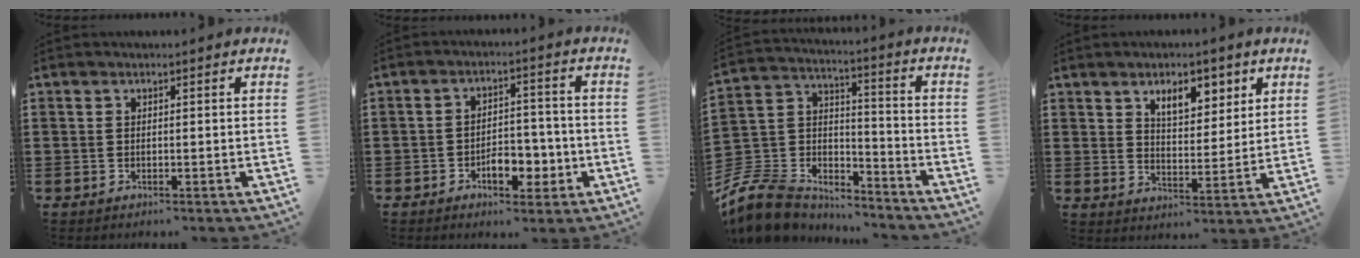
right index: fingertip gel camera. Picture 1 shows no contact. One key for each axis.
{"total": 6.3, "fx": -2.6, "fy": 3.6, "fz": 4.5, "tx": -0.059, "ty": 0.008, "tz": -0.047}
{"total": 10.1, "fx": -8.8, "fy": 4.3, "fz": 2.4, "tx": -0.086, "ty": 0.014, "tz": -0.177}
{"total": 6.1, "fx": 3.8, "fy": 3.0, "fz": 3.7, "tx": -0.063, "ty": 0.000, "tz": 0.063}